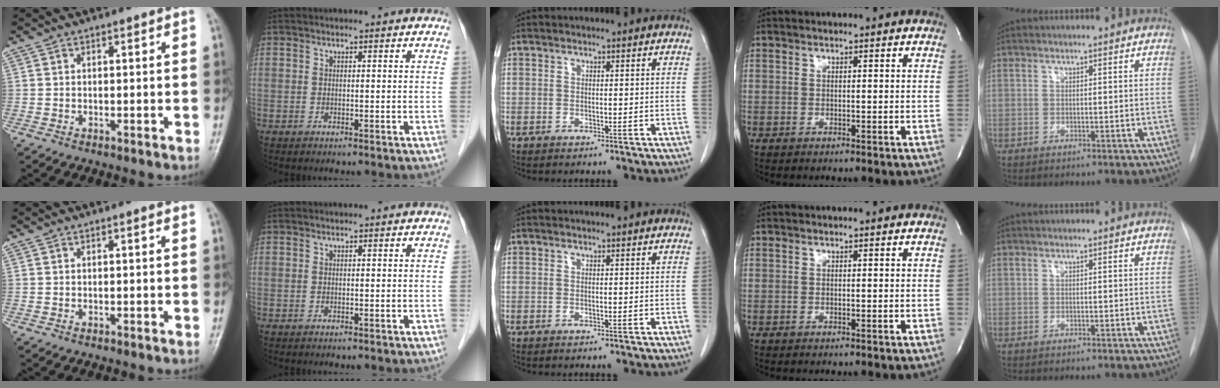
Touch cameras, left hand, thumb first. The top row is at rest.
{}